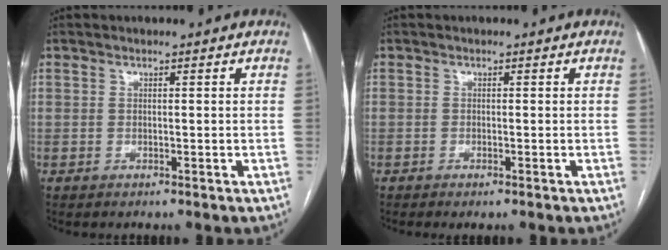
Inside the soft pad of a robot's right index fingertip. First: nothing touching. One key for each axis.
{"total": 0.9, "fx": -0.7, "fy": 0.0, "fz": 0.6, "tx": -0.012, "ty": -0.003, "tz": -0.010}